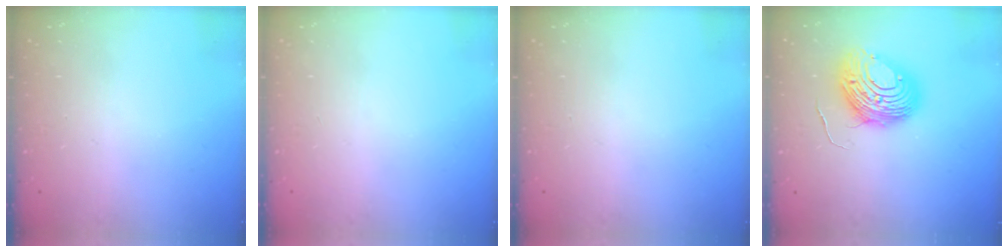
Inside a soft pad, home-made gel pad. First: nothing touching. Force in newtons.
{"total": 0.0}
{"total": 0.0}
{"total": 11.8, "press": 11.7, "slide": 1.2}